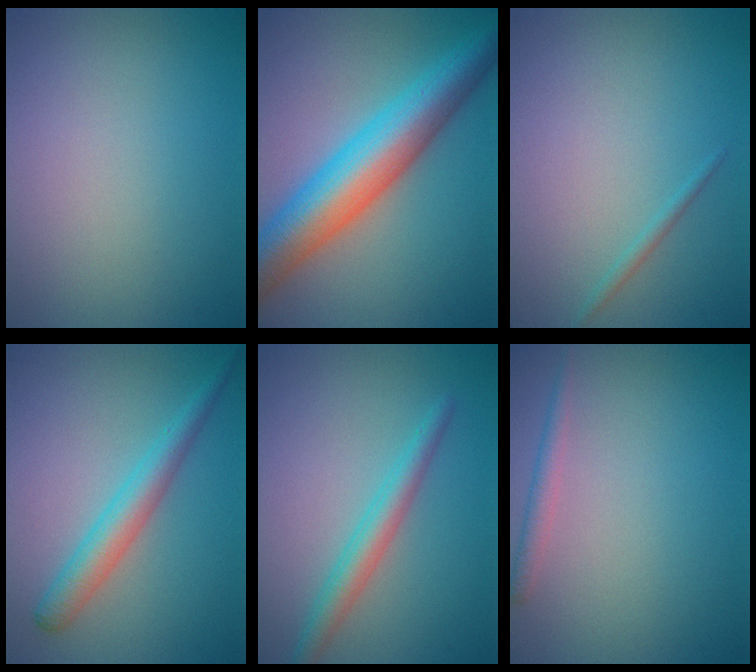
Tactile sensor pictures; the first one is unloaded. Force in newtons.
{"total": 9.7, "press": 9.7, "slide": 0.3}
{"total": 0.7, "press": 0.7, "slide": 0.1}
{"total": 3.3, "press": 3.3, "slide": 0.1}
{"total": 2.6, "press": 2.6, "slide": 0.1}
{"total": 1.4, "press": 1.4, "slide": 0.1}